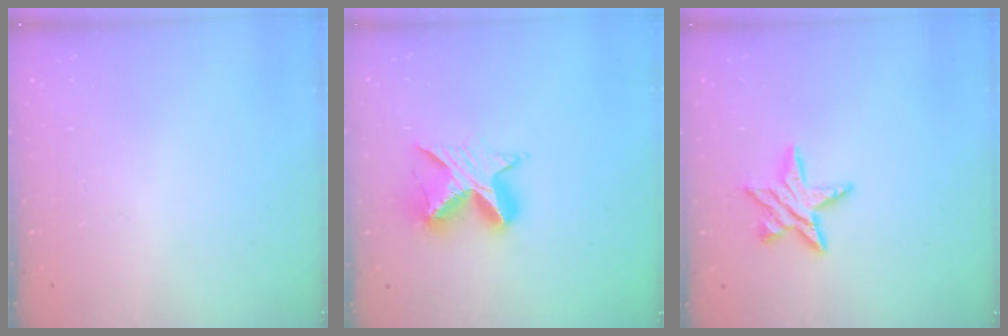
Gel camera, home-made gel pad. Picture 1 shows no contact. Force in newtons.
{"total": 10.8, "press": 10.7, "slide": 0.7}
{"total": 9.3, "press": 9.3, "slide": 0.6}